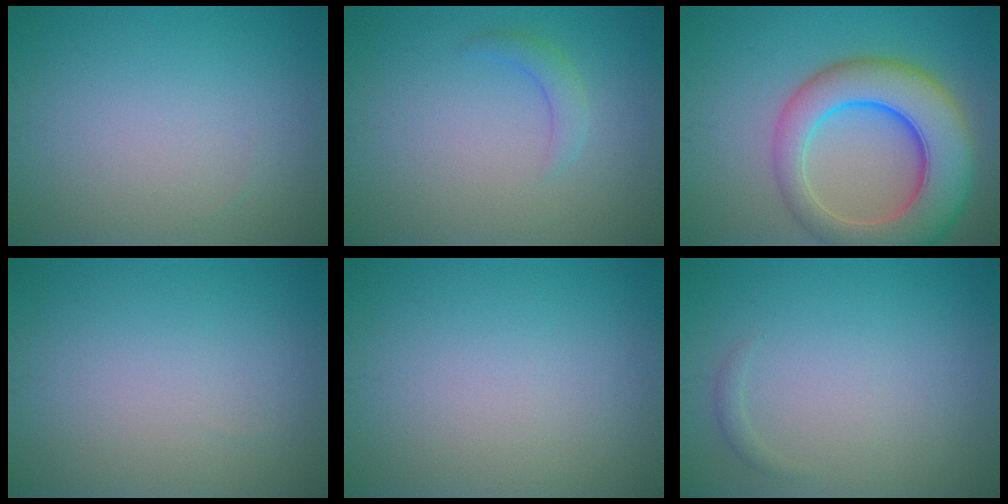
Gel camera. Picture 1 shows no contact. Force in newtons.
{"total": 1.6, "press": 1.6, "slide": 0.2}
{"total": 10.3, "press": 10.3, "slide": 0.7}
{"total": 0.0}
{"total": 0.0}
{"total": 0.6, "press": 0.6, "slide": 0.0}